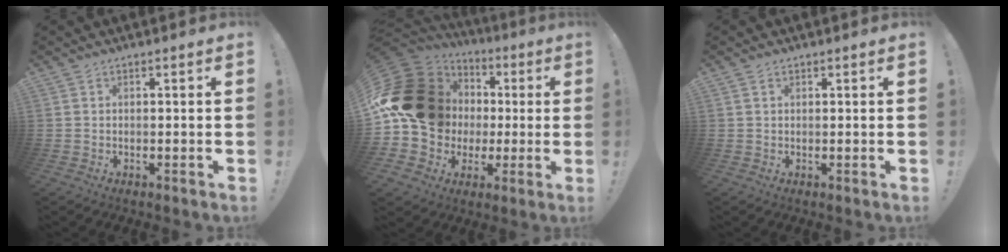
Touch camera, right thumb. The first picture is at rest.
{"total": 22.2, "force": [2.0, 18.4, 12.3], "torque": [-0.189, -0.001, 0.077]}
{"total": 0.8, "force": [0.6, 0.5, 0.3], "torque": [0.003, -0.003, 0.009]}